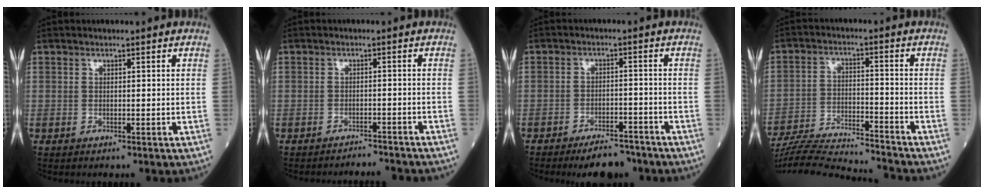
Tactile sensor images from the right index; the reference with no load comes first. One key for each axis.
{"total": 4.5, "fx": -4.5, "fy": -0.3, "fz": 0.2, "tx": 0.002, "ty": -0.007, "tz": -0.058}
{"total": 6.1, "fx": -5.0, "fy": 2.0, "fz": 2.8, "tx": -0.039, "ty": 0.000, "tz": -0.079}
{"total": 15.6, "fx": -15.2, "fy": 0.0, "fz": 3.7, "tx": -0.066, "ty": 0.000, "tz": -0.244}